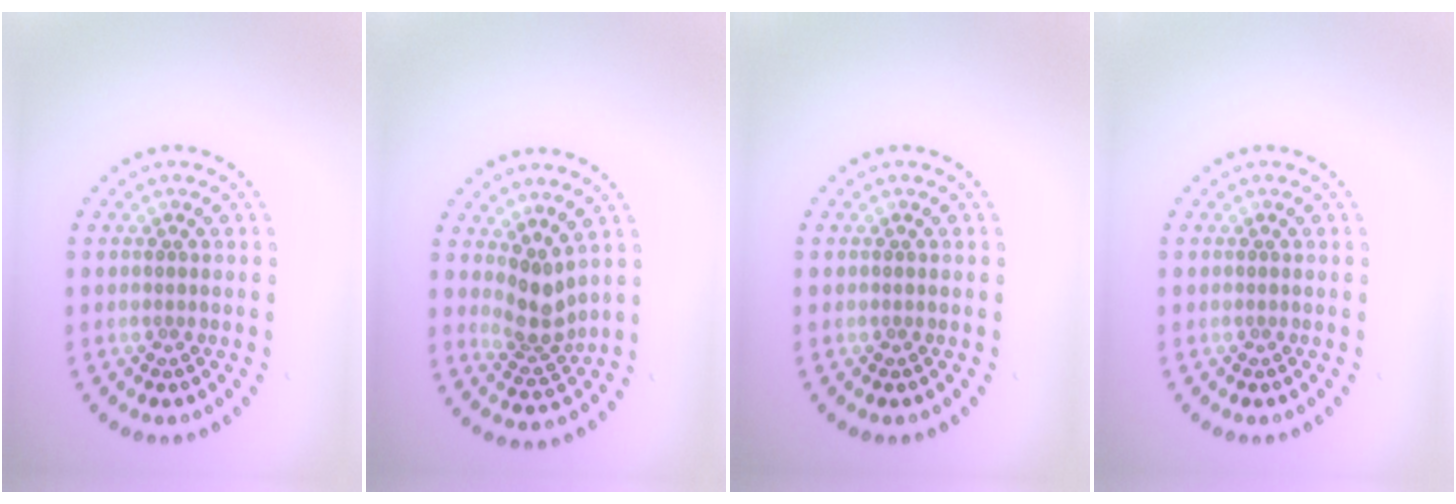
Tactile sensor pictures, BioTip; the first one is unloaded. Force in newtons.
{"total": 2.8, "press": 2.2, "slide": 1.8}
{"total": 0.0}
{"total": 0.0}